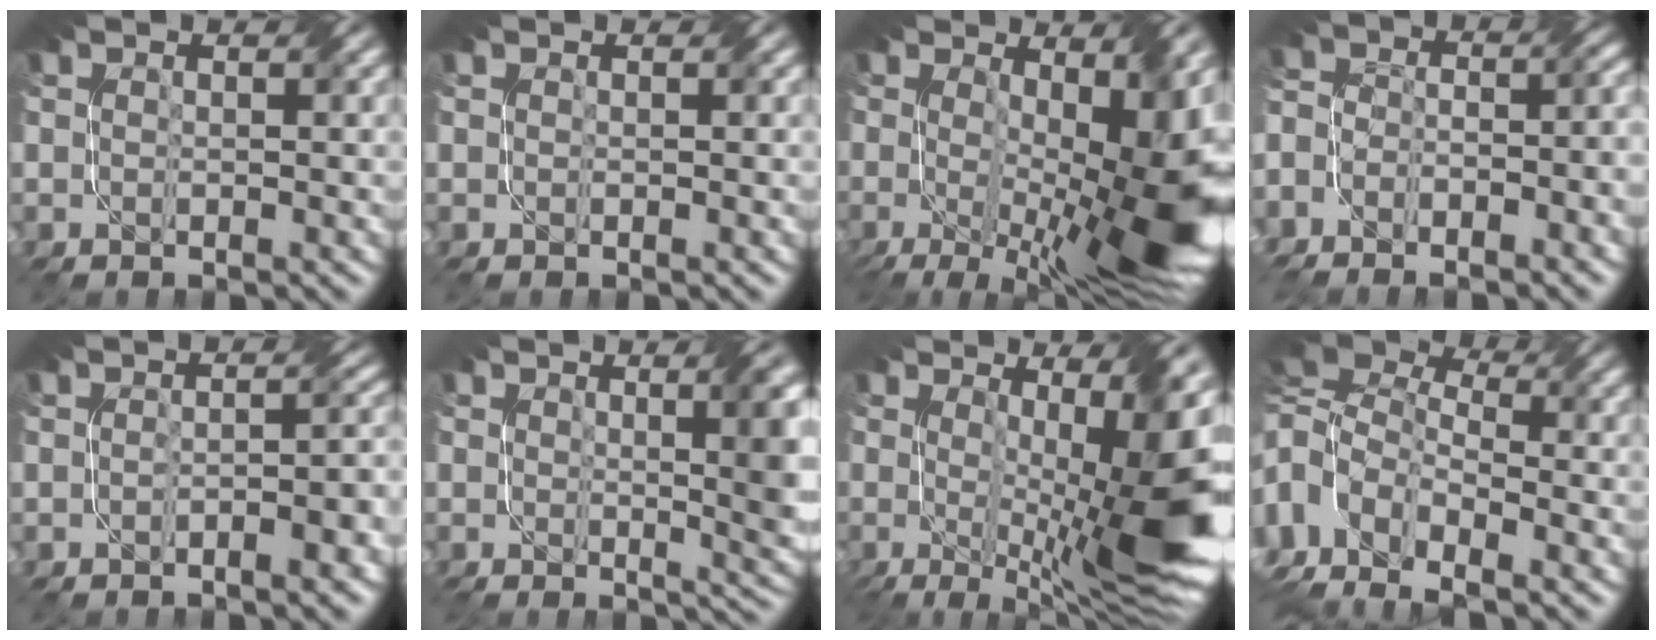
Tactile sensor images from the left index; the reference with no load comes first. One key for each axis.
{"total": 0.0}
{"total": 13.7, "fx": -1.0, "fy": 5.1, "fz": 12.7, "tx": -0.174, "ty": -0.023, "tz": -0.001}
{"total": 8.8, "fx": -5.4, "fy": 5.0, "fz": 4.9, "tx": -0.056, "ty": -0.011, "tz": -0.088}
{"total": 3.0, "fx": -1.3, "fy": 0.7, "fz": 2.7, "tx": -0.036, "ty": 0.006, "tz": -0.018}
{"total": 7.7, "fx": 1.2, "fy": 2.6, "fz": 7.2, "tx": -0.056, "ty": 0.001, "tz": 0.015}
{"total": 13.0, "fx": 0.3, "fy": 3.5, "fz": 12.6, "tx": -0.162, "ty": -0.011, "tz": 0.012}
{"total": 9.7, "fx": -1.8, "fy": 6.1, "fz": 7.3, "tx": -0.160, "ty": -0.001, "tz": -0.042}